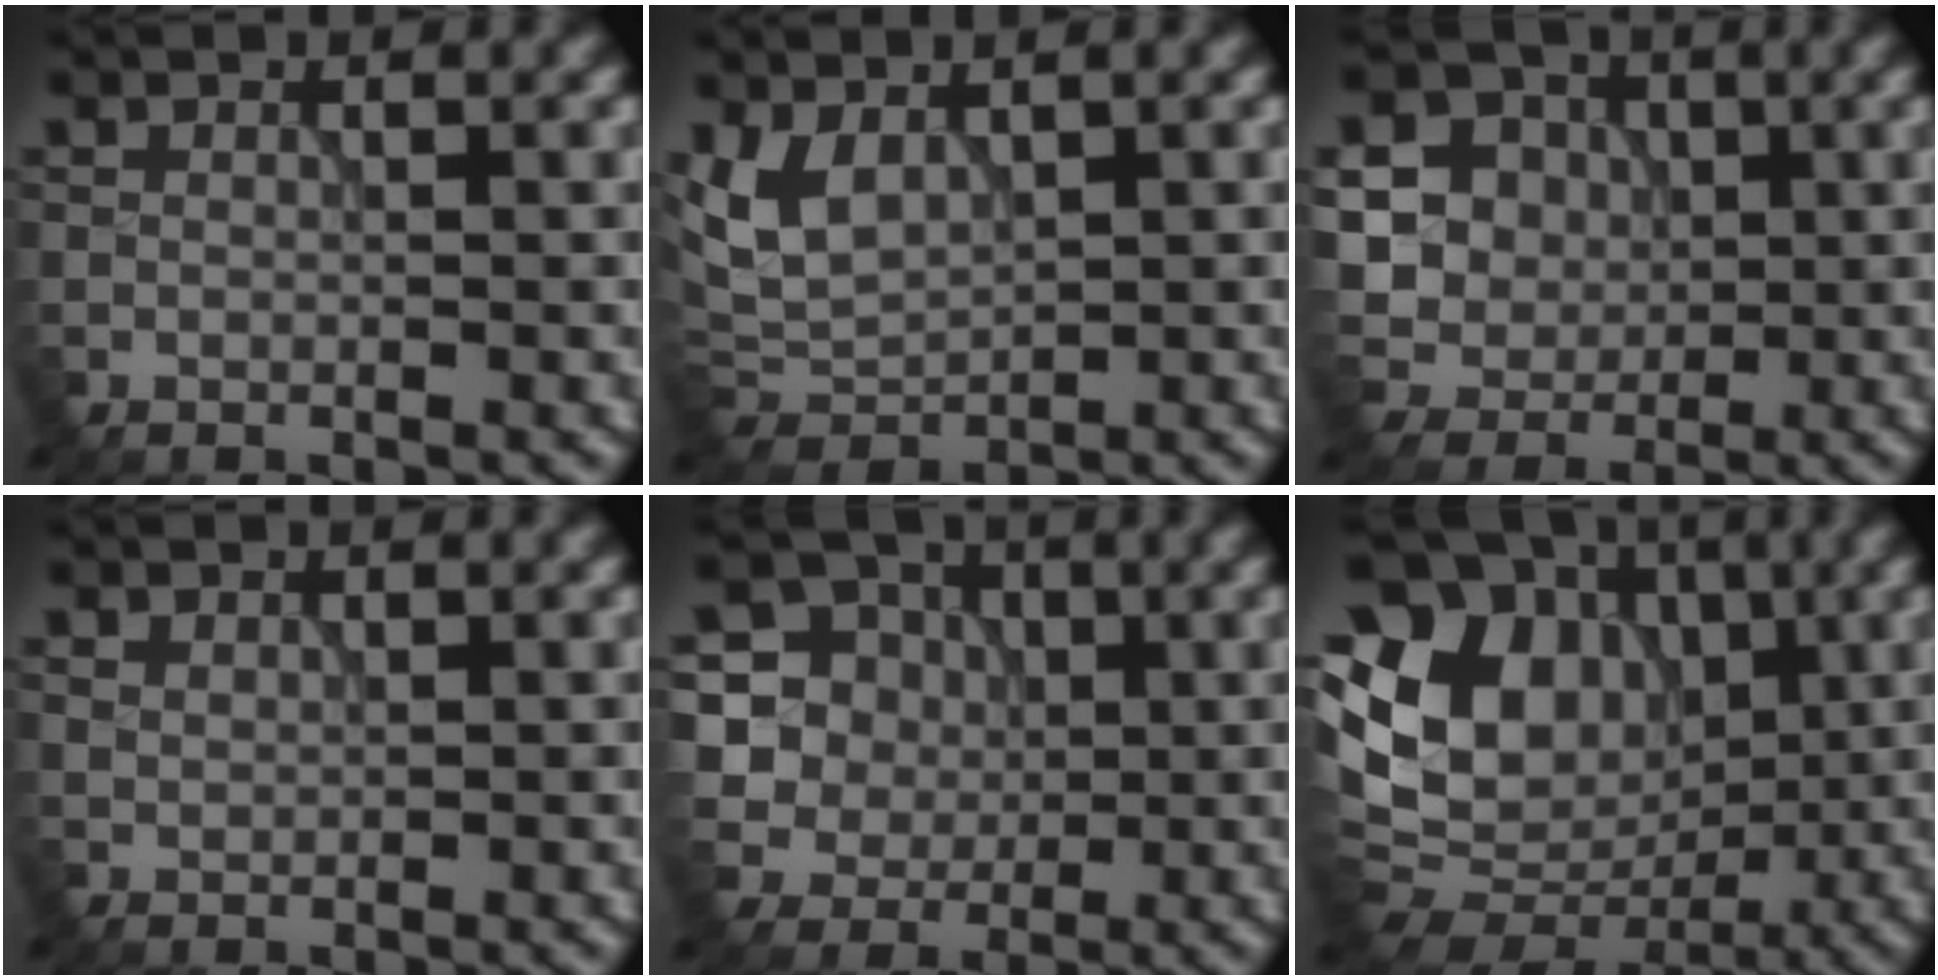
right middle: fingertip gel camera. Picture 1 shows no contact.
{"total": 4.0, "force": [1.4, 2.5, 2.7], "torque": [-0.063, -0.004, 0.027]}
{"total": 12.7, "force": [2.6, 11.3, 5.1], "torque": [-0.150, 0.025, 0.040]}
{"total": 0.8, "force": [0.5, 0.6, 0.2], "torque": [-0.004, -0.002, 0.012]}
{"total": 7.3, "force": [1.3, 6.8, 2.3], "torque": [-0.058, 0.013, 0.012]}
{"total": 13.4, "force": [1.0, 10.4, 8.4], "torque": [-0.163, 0.019, 0.026]}